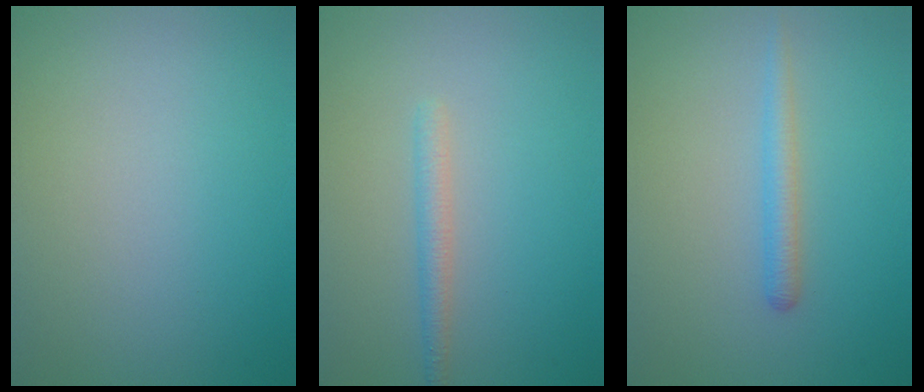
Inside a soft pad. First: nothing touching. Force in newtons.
{"total": 1.6, "press": 1.6, "slide": 0.1}
{"total": 1.7, "press": 1.7, "slide": 0.2}